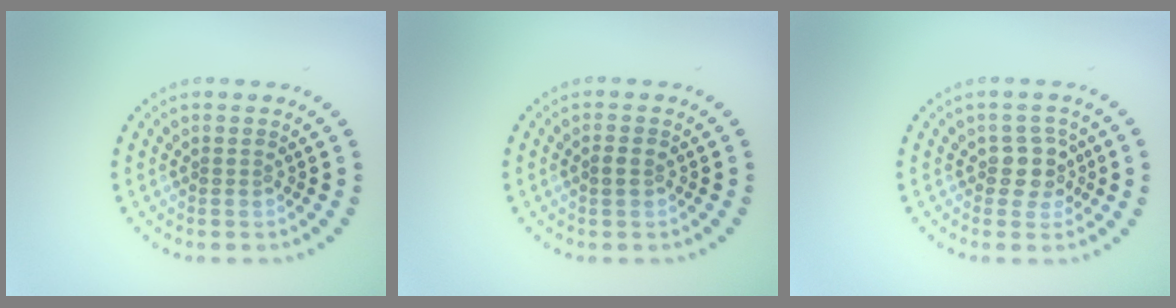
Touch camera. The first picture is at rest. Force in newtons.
{"total": 1.2, "press": 1.2, "slide": 0.1}
{"total": 2.4, "press": 2.0, "slide": 1.3}